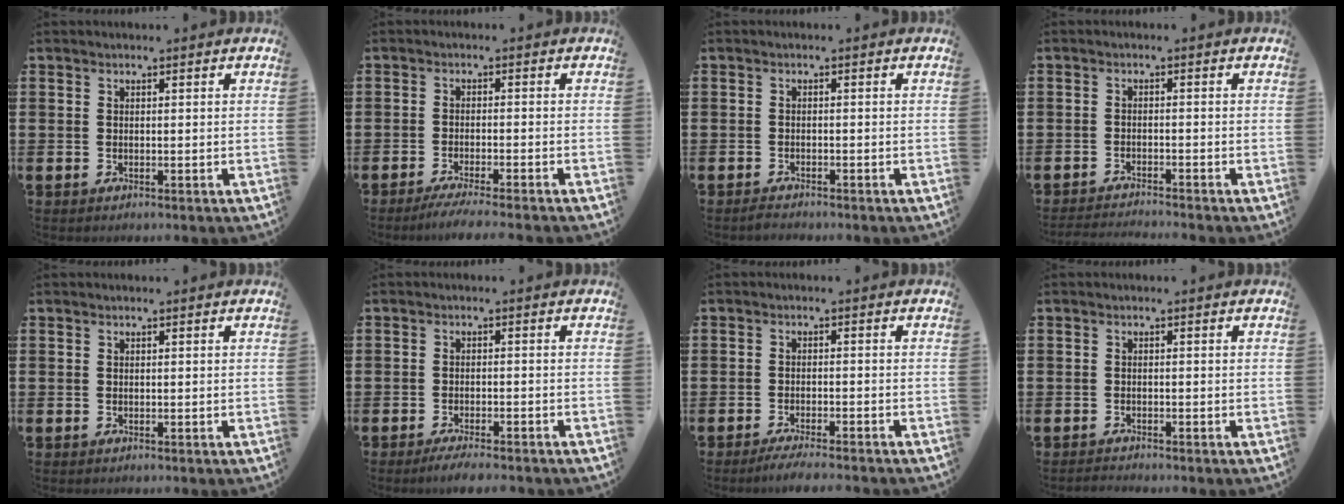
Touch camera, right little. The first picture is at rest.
{"total": 2.2, "force": [-1.7, -0.3, 1.4], "torque": [-0.019, 0.000, -0.030]}
{"total": 0.9, "force": [-0.8, 0.1, 0.3], "torque": [-0.009, 0.000, -0.017]}
{"total": 1.7, "force": [-1.7, -0.3, 0.1], "torque": [-0.002, 0.002, -0.033]}
{"total": 0.0}
{"total": 1.7, "force": [-1.4, 0.0, 0.9], "torque": [-0.013, 0.004, -0.026]}
{"total": 1.8, "force": [-1.6, -0.2, 1.0], "torque": [-0.012, 0.005, -0.029]}
{"total": 0.8, "force": [-0.8, 0.0, 0.0], "torque": [-0.002, -0.002, -0.016]}